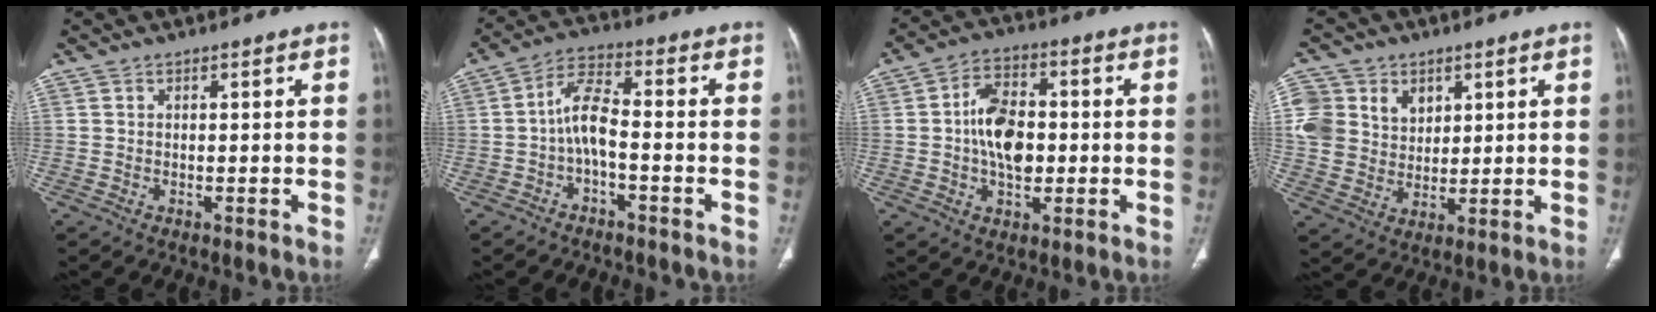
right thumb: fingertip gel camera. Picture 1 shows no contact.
{"total": 6.4, "force": [-1.8, 2.3, 5.7], "torque": [-0.116, 0.034, -0.040]}
{"total": 10.8, "force": [-0.3, 6.7, 8.5], "torque": [-0.126, 0.015, -0.012]}
{"total": 12.1, "force": [4.2, 10.5, 4.4], "torque": [-0.057, -0.002, 0.087]}